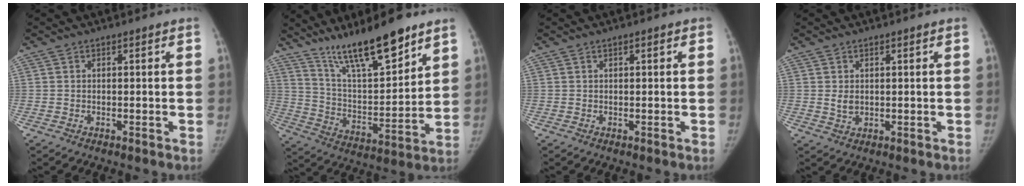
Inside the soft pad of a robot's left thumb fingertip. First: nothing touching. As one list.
[{"total": 18.2, "force": [13.4, 4.2, 11.6], "torque": [-0.163, -0.078, 0.239]}, {"total": 0.9, "force": [0.4, 0.3, 0.7], "torque": [-0.011, 0.002, 0.003]}, {"total": 2.1, "force": [0.5, 1.5, 1.4], "torque": [-0.020, -0.007, 0.014]}]